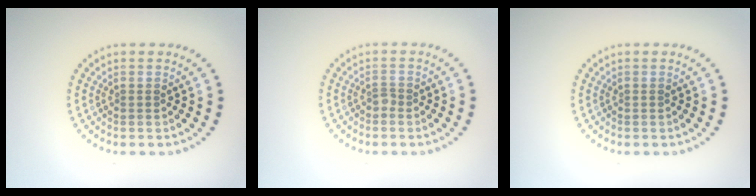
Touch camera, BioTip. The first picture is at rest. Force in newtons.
{"total": 0.8, "press": 0.6, "slide": 0.6}
{"total": 0.0}